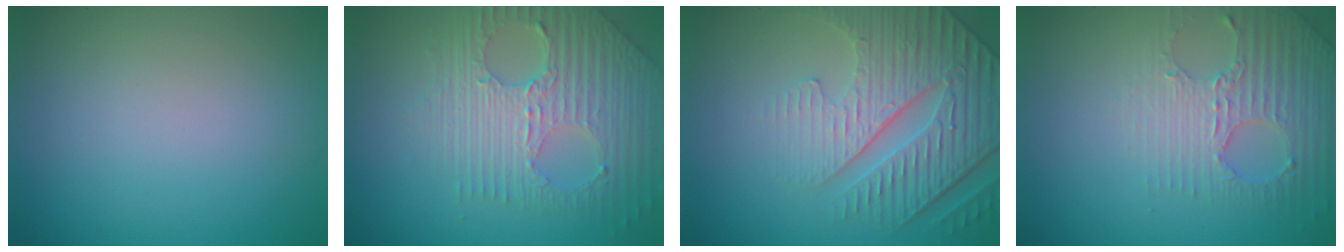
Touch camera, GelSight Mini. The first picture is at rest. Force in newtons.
{"total": 7.6, "press": 5.1, "slide": 5.6}
{"total": 5.5, "press": 5.0, "slide": 2.2}
{"total": 2.8, "press": 2.7, "slide": 0.9}